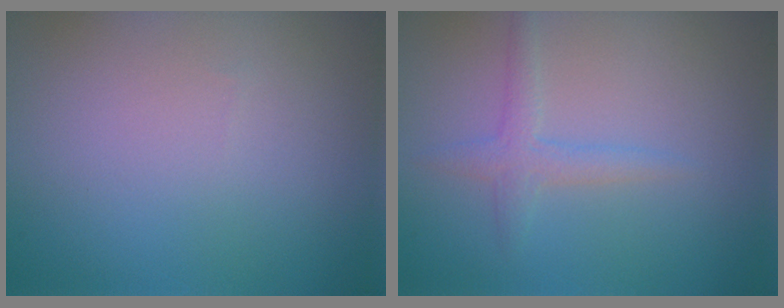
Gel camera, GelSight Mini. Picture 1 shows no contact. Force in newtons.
{"total": 1.8, "press": 1.8, "slide": 0.1}